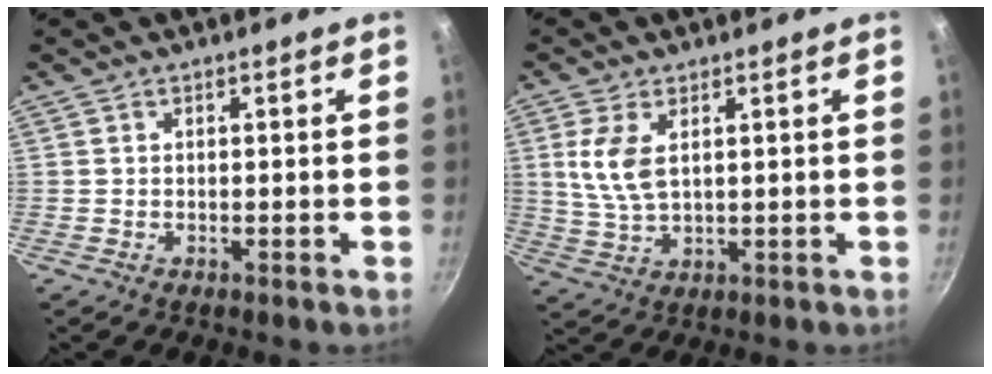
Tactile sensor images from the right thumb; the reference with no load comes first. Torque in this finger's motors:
{"motor_torque": [-0.29, 0.62, 0.75, 0.04, 0.01]}